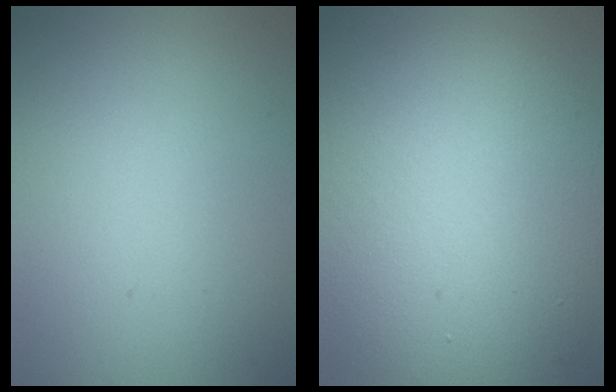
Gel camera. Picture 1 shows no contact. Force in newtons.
{"total": 12.0, "press": 12.0, "slide": 0.6}